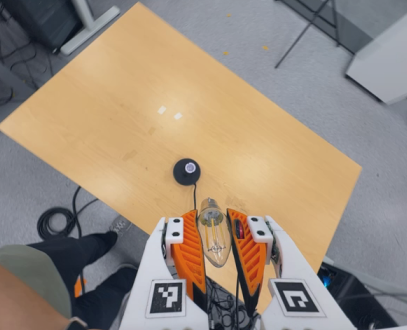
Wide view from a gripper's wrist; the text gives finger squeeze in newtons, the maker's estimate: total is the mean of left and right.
{"total": 21.0, "left": 23.3, "right": 18.7}